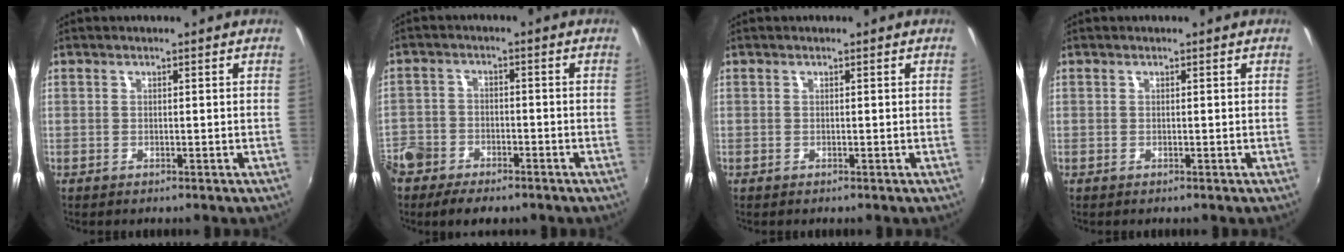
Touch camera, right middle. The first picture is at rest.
{"total": 10.1, "force": [-7.0, 6.0, 4.1], "torque": [-0.121, -0.010, -0.128]}
{"total": 0.0}
{"total": 0.0}